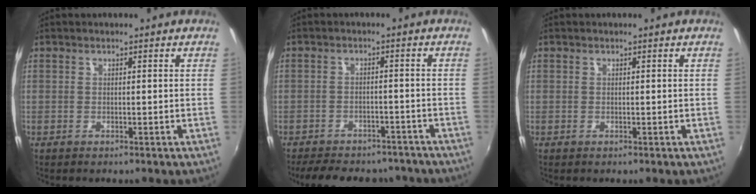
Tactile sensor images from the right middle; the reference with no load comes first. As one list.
[{"total": 15.5, "force": [-13.0, 5.9, 6.0], "torque": [-0.131, 0.003, -0.165]}, {"total": 0.0}]